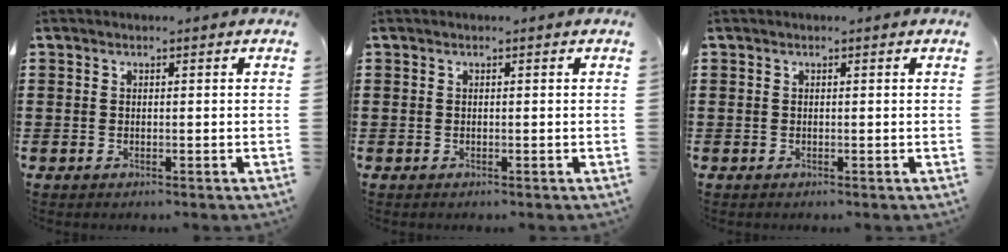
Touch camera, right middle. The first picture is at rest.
{"total": 0.0}
{"total": 0.0}